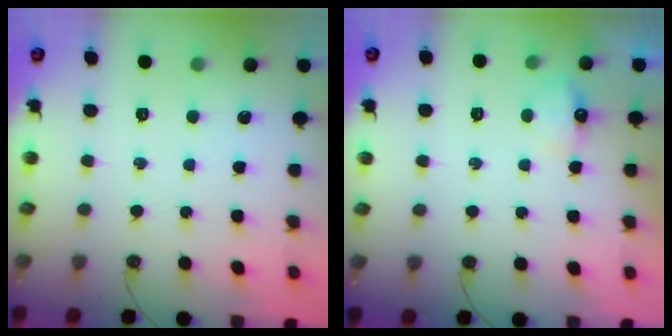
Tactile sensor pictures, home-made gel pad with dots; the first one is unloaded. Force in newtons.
{"total": 7.2, "press": 7.2, "slide": 0.9}